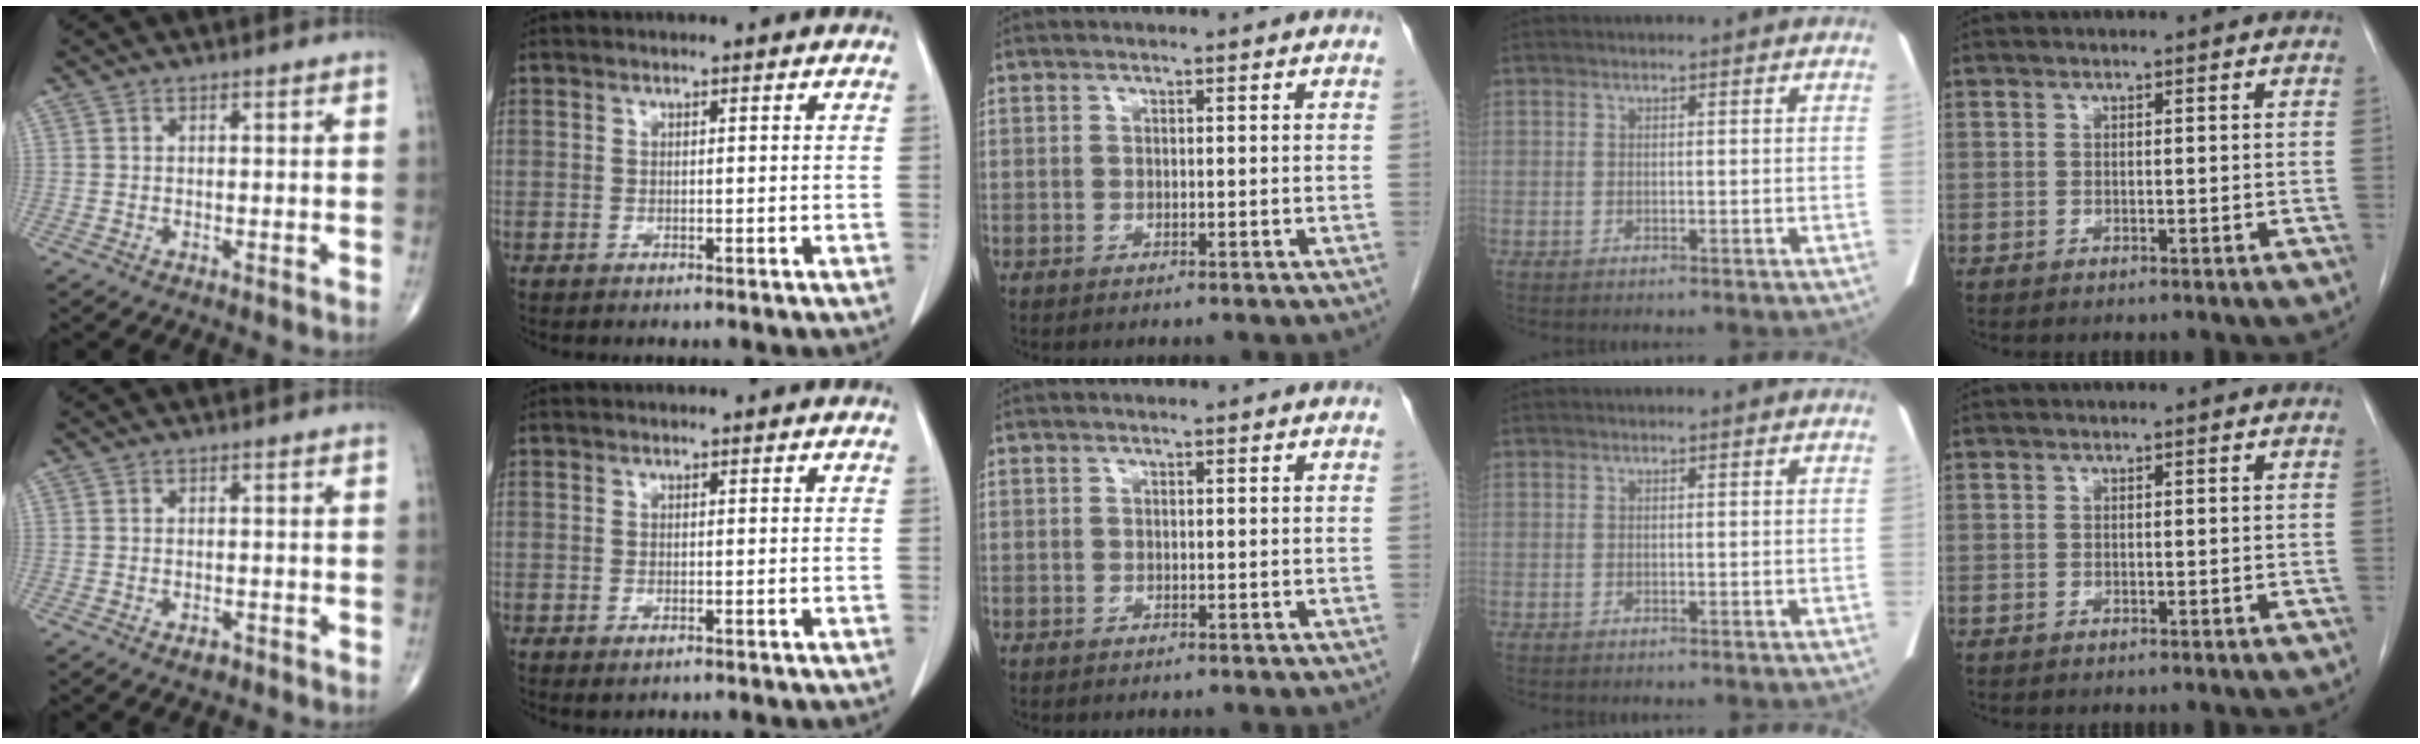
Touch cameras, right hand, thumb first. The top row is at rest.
{"thumb": {"total": 1.5, "force": [-1.0, 0.7, 0.9], "torque": [-0.013, 0.001, -0.015]}, "index": {"total": 1.2, "force": [-0.6, 0.5, 0.9], "torque": [-0.013, -0.002, -0.003]}}